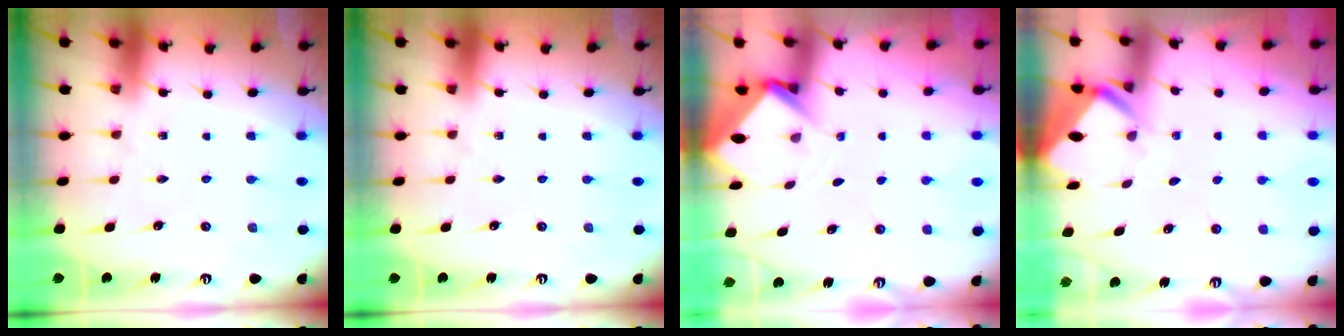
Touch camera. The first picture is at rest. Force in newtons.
{"total": 0.0}
{"total": 3.0, "press": 3.0, "slide": 0.2}
{"total": 3.7, "press": 3.6, "slide": 0.3}